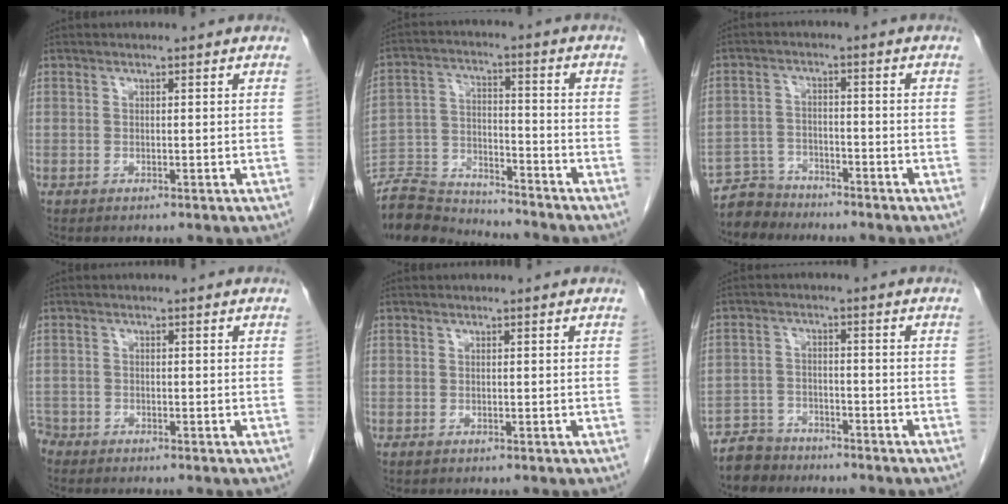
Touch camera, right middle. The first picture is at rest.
{"total": 12.4, "force": [-12.1, 1.7, 2.2], "torque": [-0.039, 0.016, -0.216]}
{"total": 5.1, "force": [-4.8, 1.8, -0.7], "torque": [0.013, -0.003, -0.091]}
{"total": 2.6, "force": [-2.3, 1.1, 0.0], "torque": [-0.002, -0.001, -0.045]}
{"total": 0.0}
{"total": 5.5, "force": [-4.9, 2.6, -0.1], "torque": [0.000, -0.002, -0.093]}